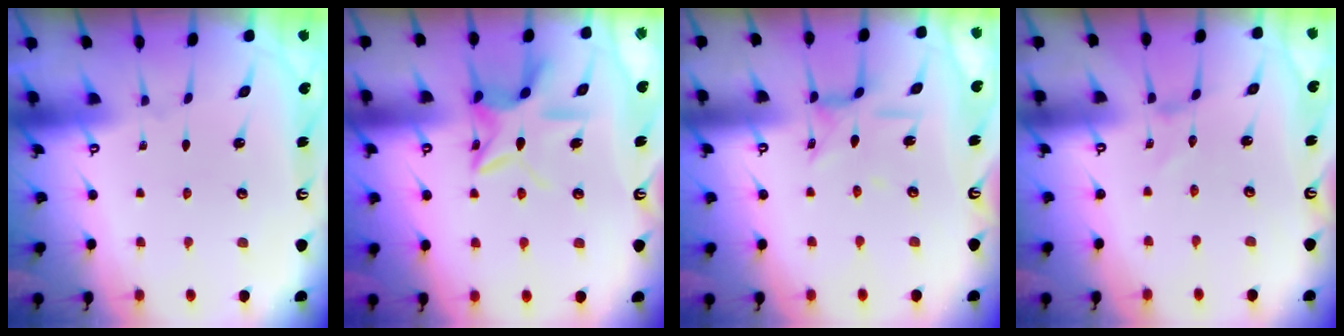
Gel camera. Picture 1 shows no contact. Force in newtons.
{"total": 12.1, "press": 12.0, "slide": 1.0}
{"total": 6.4, "press": 6.4, "slide": 0.2}
{"total": 0.0}